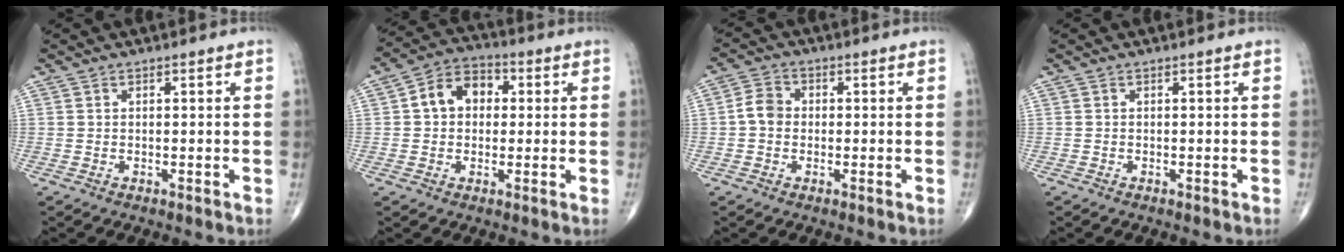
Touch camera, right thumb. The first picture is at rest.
{"total": 8.6, "force": [1.2, 6.5, 5.5], "torque": [-0.071, 0.024, 0.009]}
{"total": 4.2, "force": [-0.4, 3.4, 2.3], "torque": [-0.036, 0.013, -0.014]}
{"total": 0.0}